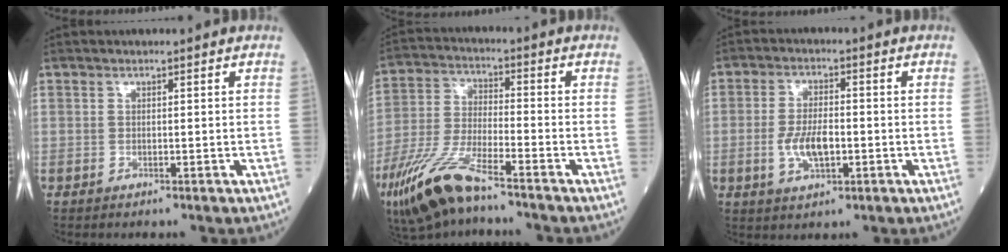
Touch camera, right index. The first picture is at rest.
{"total": 12.3, "force": [-8.6, 2.3, 8.6], "torque": [-0.188, -0.028, -0.165]}
{"total": 6.1, "force": [-1.3, 2.3, 5.5], "torque": [-0.115, -0.001, -0.021]}